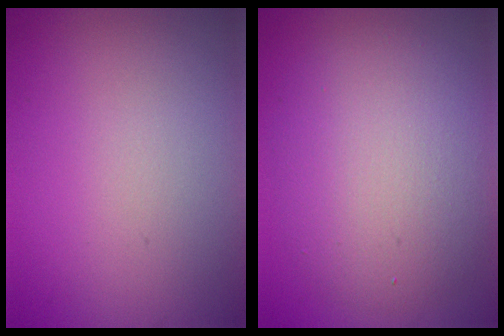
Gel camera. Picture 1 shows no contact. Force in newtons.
{"total": 7.1, "press": 7.1, "slide": 0.1}